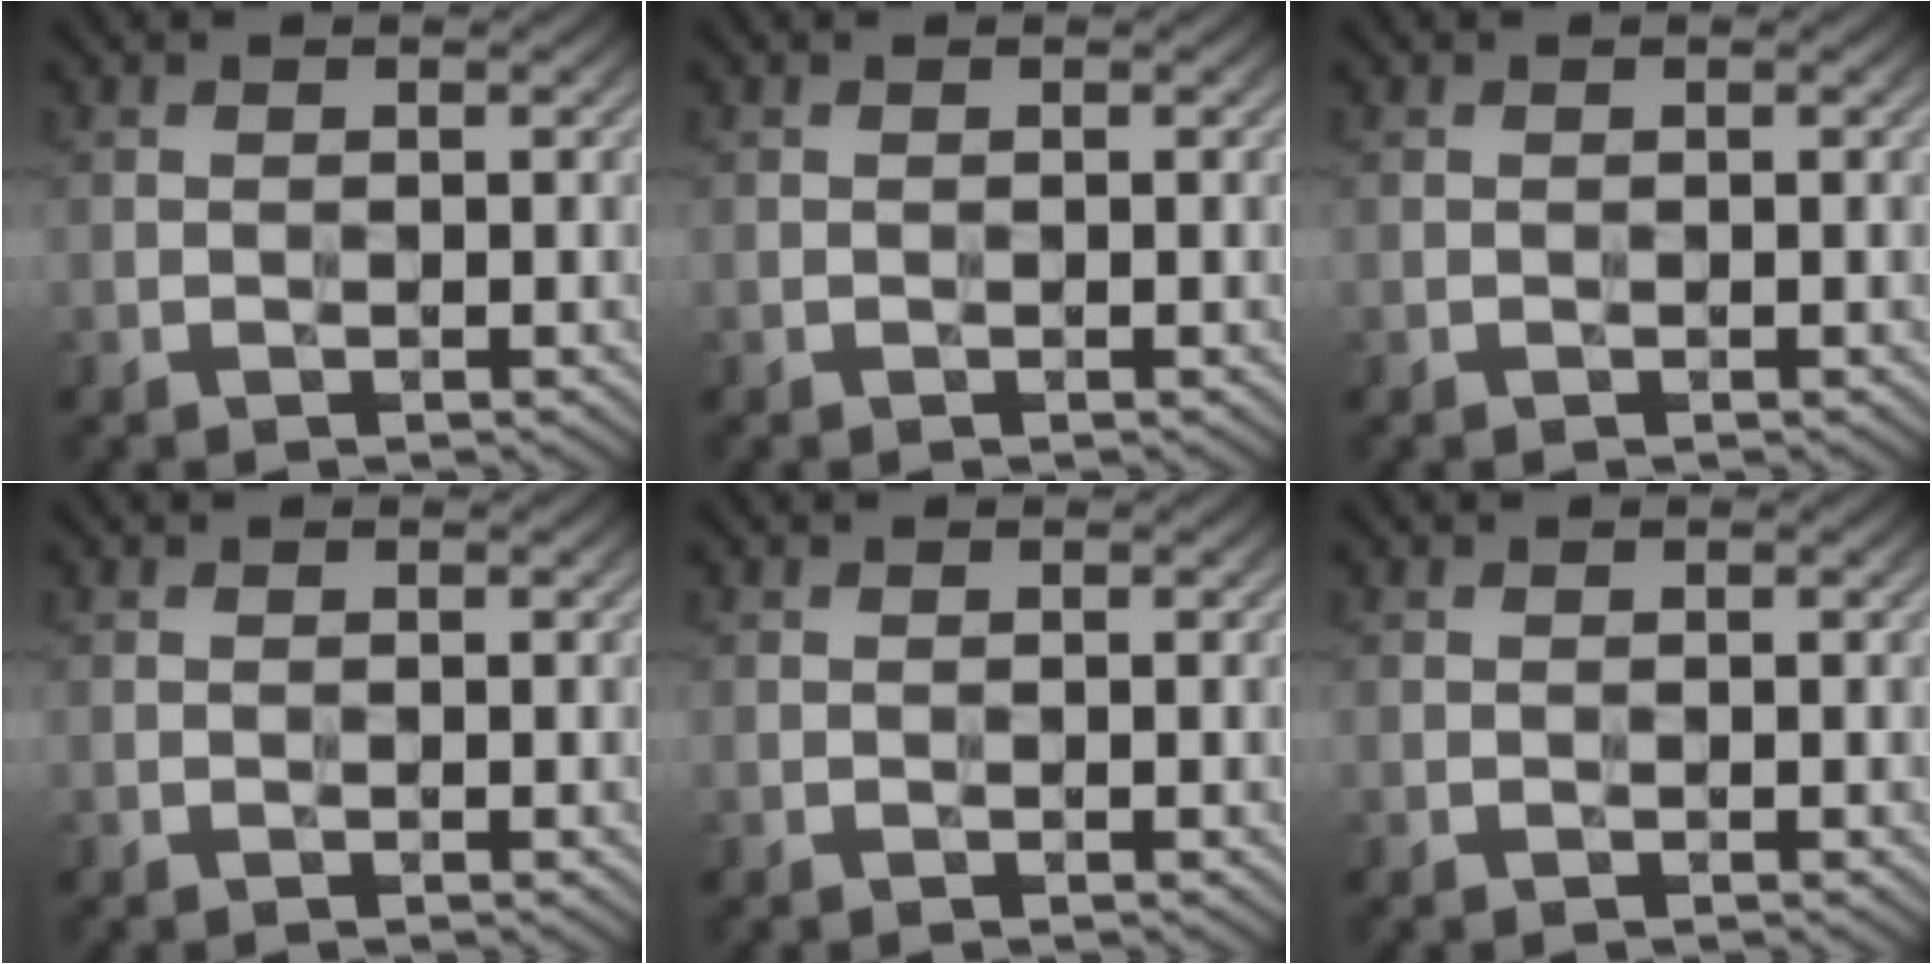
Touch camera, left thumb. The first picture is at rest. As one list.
[{"total": 0.0}, {"total": 0.0}, {"total": 0.0}, {"total": 0.0}, {"total": 0.0}]